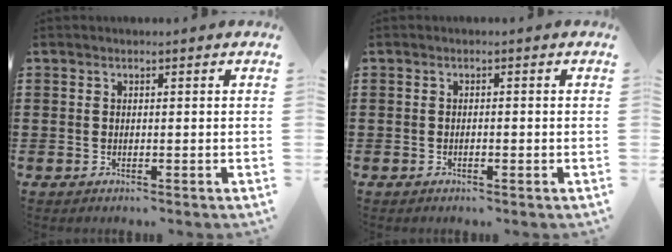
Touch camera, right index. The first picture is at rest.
{"total": 0.6, "force": [-0.3, 0.3, 0.4], "torque": [-0.010, -0.003, -0.005]}